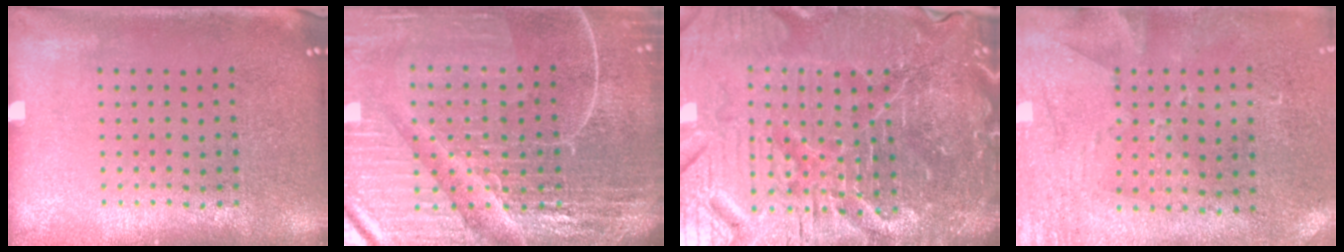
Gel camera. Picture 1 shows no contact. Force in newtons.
{"total": 7.0, "press": 6.1, "slide": 3.4}
{"total": 7.3, "press": 6.5, "slide": 3.4}
{"total": 2.8, "press": 2.3, "slide": 1.6}